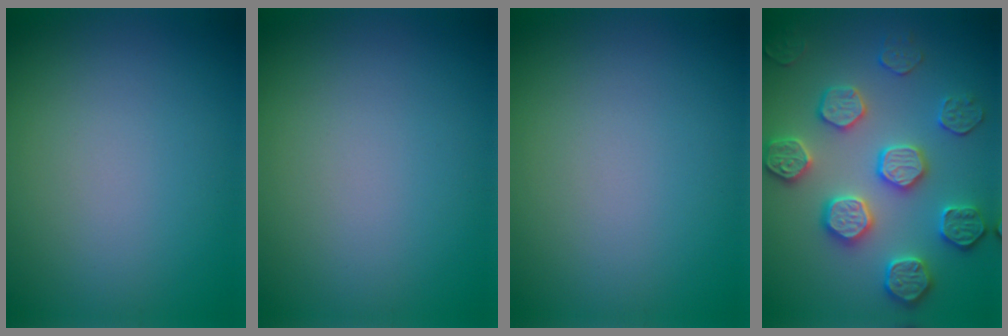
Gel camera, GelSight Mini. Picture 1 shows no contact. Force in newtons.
{"total": 0.0}
{"total": 0.0}
{"total": 4.7, "press": 4.7, "slide": 0.6}